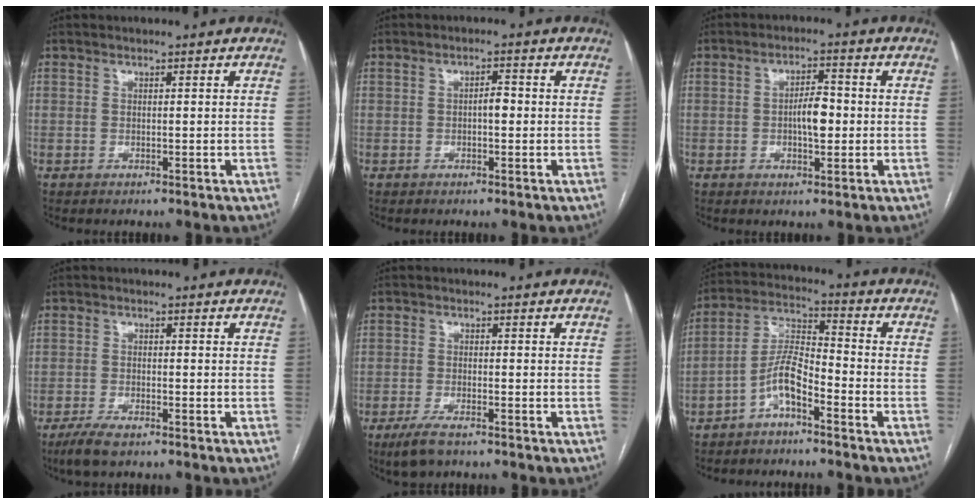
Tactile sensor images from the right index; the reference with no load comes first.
{"total": 2.1, "force": [-0.3, 0.8, 1.9], "torque": [-0.026, 0.006, -0.006]}
{"total": 4.8, "force": [-0.4, 1.7, 4.5], "torque": [-0.077, 0.008, -0.006]}
{"total": 4.1, "force": [-3.0, 0.9, 2.6], "torque": [-0.058, -0.007, -0.056]}
{"total": 4.4, "force": [-3.2, 0.9, 2.9], "torque": [-0.064, -0.008, -0.057]}
{"total": 7.1, "force": [-4.1, 1.9, 5.5], "torque": [-0.119, 0.019, -0.081]}